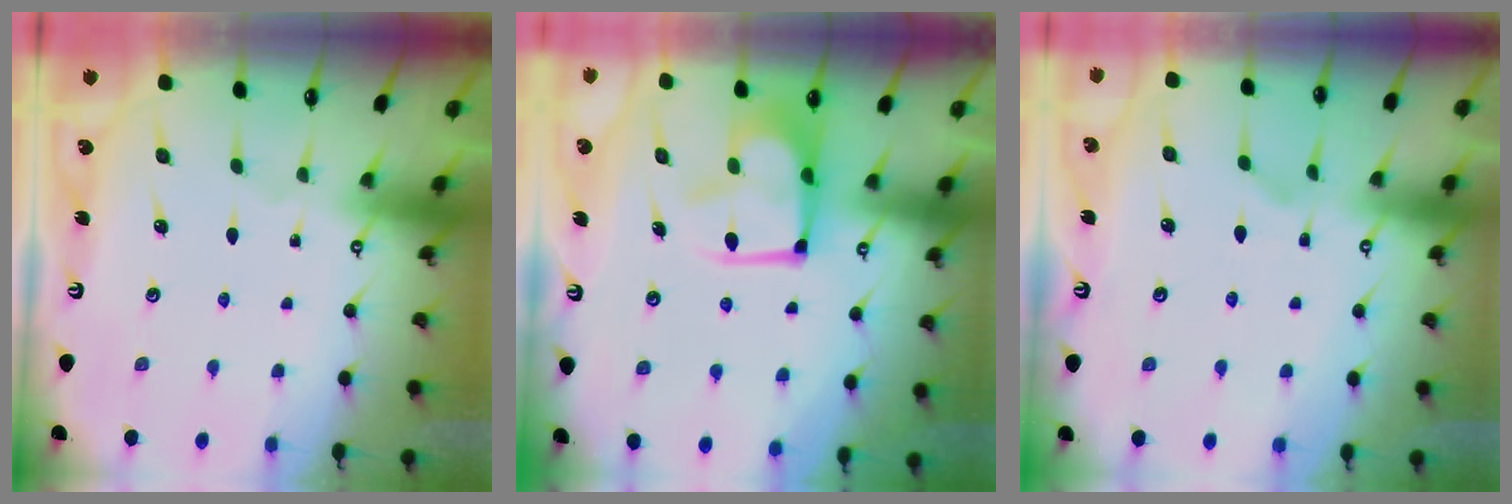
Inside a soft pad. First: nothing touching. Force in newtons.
{"total": 5.0, "press": 4.9, "slide": 0.8}
{"total": 1.2, "press": 0.8, "slide": 0.9}